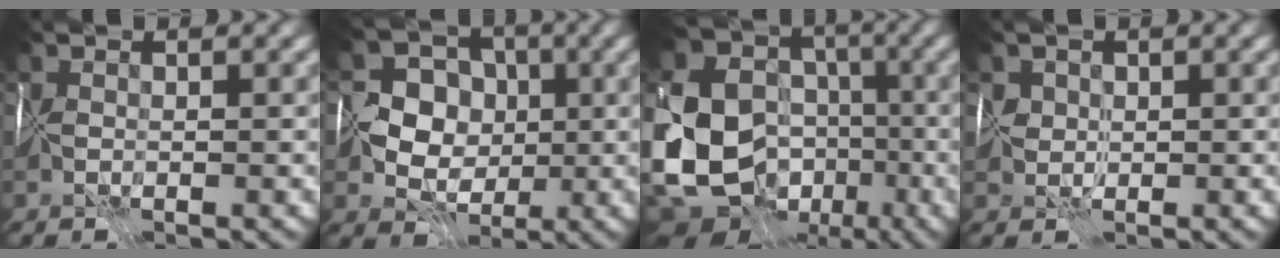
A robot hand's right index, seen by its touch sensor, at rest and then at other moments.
{"total": 5.9, "force": [-0.1, 5.3, 2.6], "torque": [-0.025, 0.003, -0.013]}
{"total": 16.8, "force": [-3.3, 14.3, 8.2], "torque": [-0.201, -0.020, -0.065]}
{"total": 1.3, "force": [0.6, 1.1, -0.3], "torque": [0.016, 0.008, 0.011]}